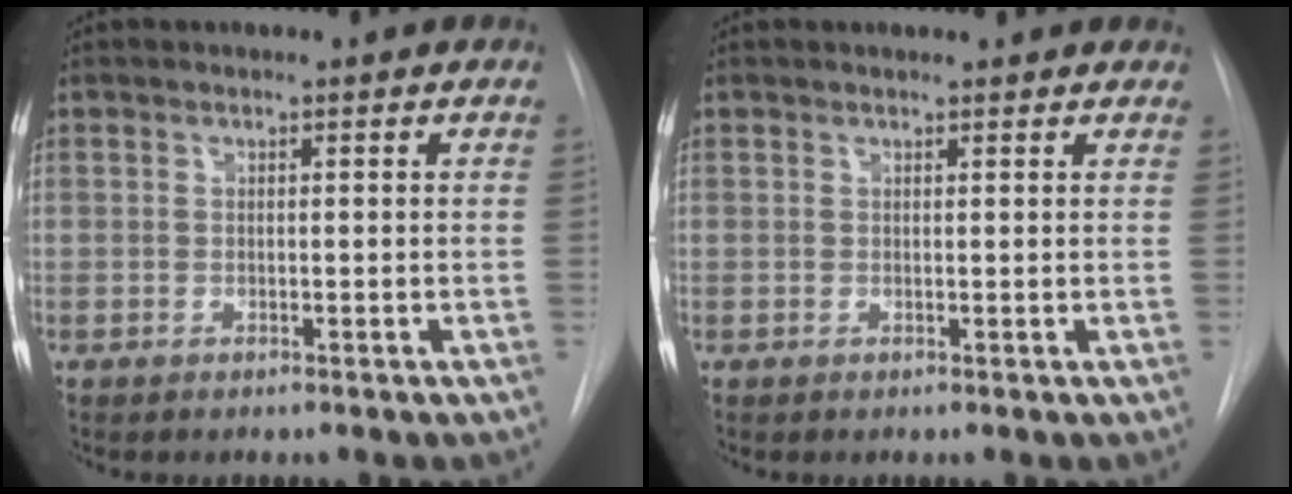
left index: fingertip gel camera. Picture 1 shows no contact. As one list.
[{"total": 4.3, "force": [3.9, 1.2, 1.3], "torque": [-0.015, 0.018, 0.040]}]